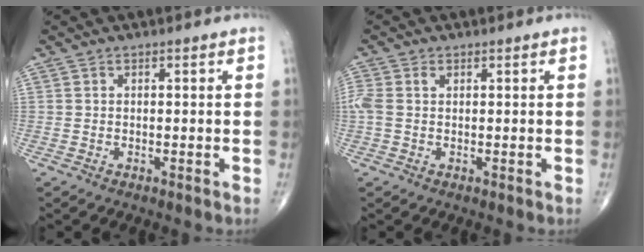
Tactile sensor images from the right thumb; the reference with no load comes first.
{"total": 3.3, "force": [0.6, 2.1, 2.4], "torque": [-0.082, 0.018, 0.016]}